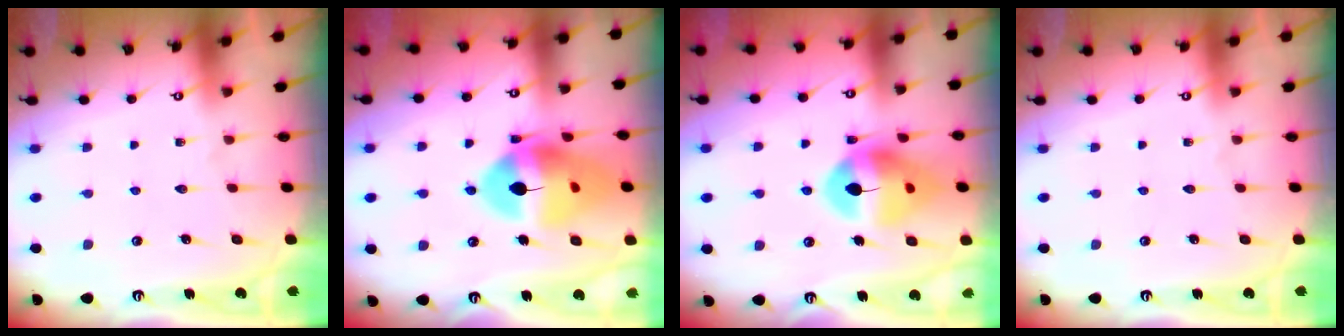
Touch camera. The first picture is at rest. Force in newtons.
{"total": 18.7, "press": 18.6, "slide": 2.6}
{"total": 14.3, "press": 14.2, "slide": 1.4}
{"total": 0.0}